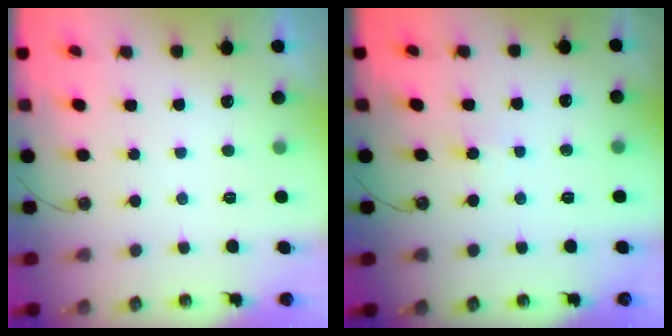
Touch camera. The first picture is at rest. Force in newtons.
{"total": 3.1, "press": 3.0, "slide": 0.4}